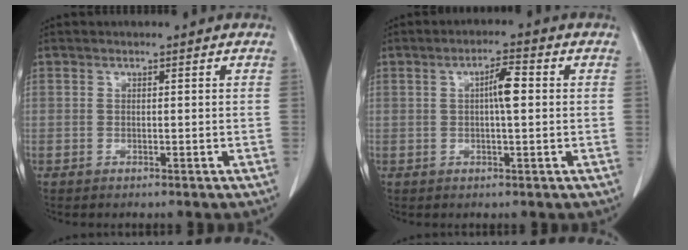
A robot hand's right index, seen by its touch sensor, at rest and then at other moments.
{"total": 4.1, "force": [0.5, 0.6, 4.0], "torque": [-0.068, 0.008, 0.005]}